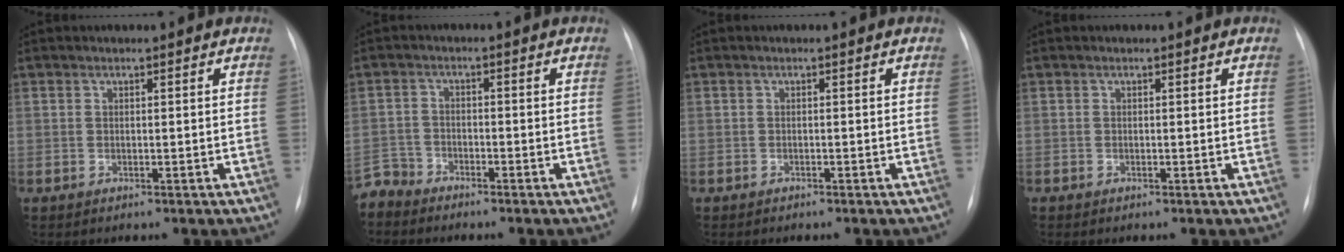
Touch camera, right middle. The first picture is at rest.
{"total": 3.6, "force": [-3.4, 0.8, -0.9], "torque": [0.023, -0.007, -0.067]}
{"total": 0.7, "force": [-0.6, 0.1, 0.3], "torque": [-0.006, -0.001, -0.008]}
{"total": 0.0}